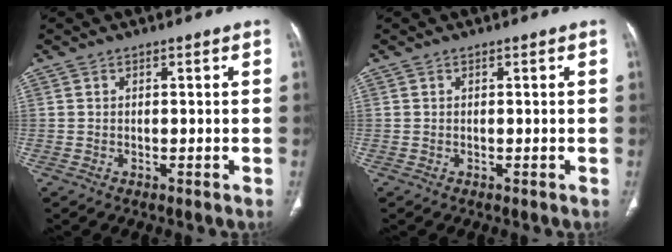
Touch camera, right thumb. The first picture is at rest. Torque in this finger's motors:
{"motor_torque": [0.08, 0.08, 0.14, -0.14, 0.02]}